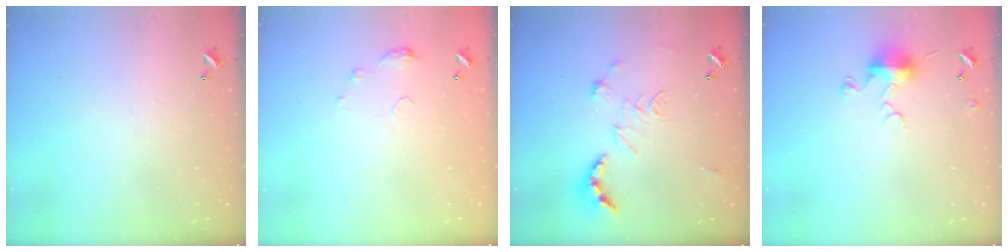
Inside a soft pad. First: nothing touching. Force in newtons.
{"total": 4.7, "press": 4.6, "slide": 0.7}
{"total": 2.5, "press": 2.0, "slide": 1.5}
{"total": 7.4, "press": 7.4, "slide": 1.0}